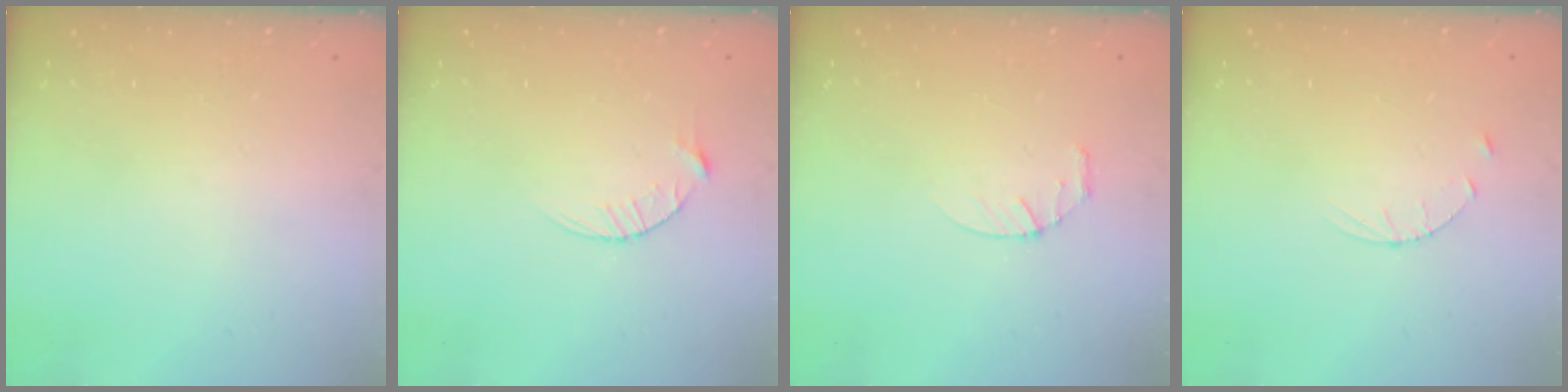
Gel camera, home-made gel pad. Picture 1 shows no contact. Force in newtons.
{"total": 3.6, "press": 3.5, "slide": 0.5}
{"total": 2.8, "press": 2.8, "slide": 0.4}
{"total": 3.1, "press": 3.1, "slide": 0.3}